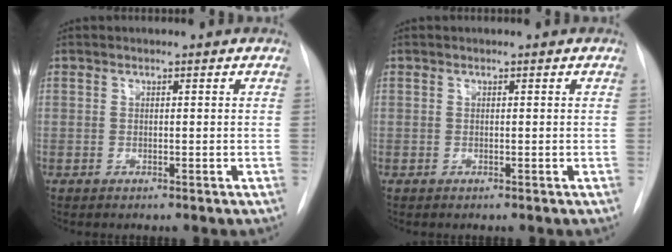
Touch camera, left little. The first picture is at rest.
{"total": 0.0}